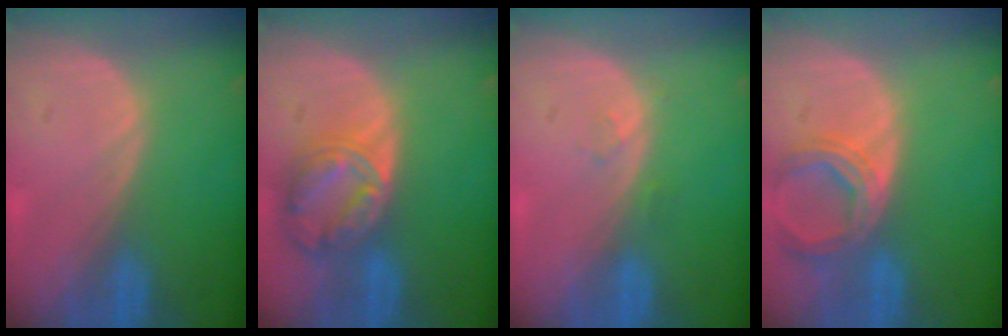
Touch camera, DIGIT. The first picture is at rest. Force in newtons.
{"total": 8.3, "press": 7.0, "slide": 4.4}
{"total": 1.1, "press": 1.0, "slide": 0.1}
{"total": 6.6, "press": 6.0, "slide": 2.8}